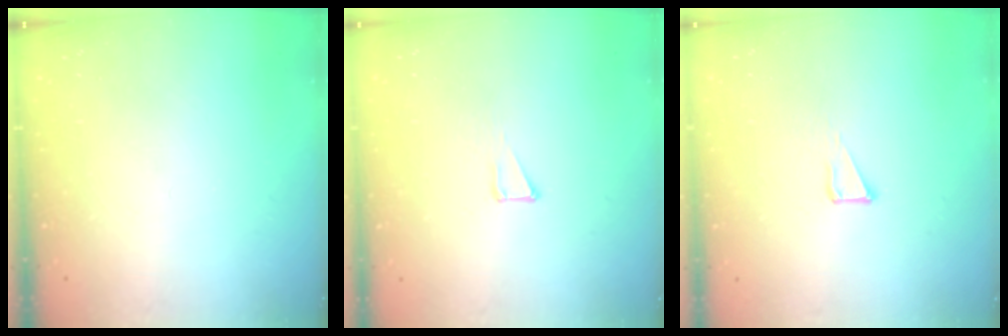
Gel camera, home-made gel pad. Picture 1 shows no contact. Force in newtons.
{"total": 1.2, "press": 1.2, "slide": 0.0}
{"total": 2.8, "press": 2.8, "slide": 0.1}